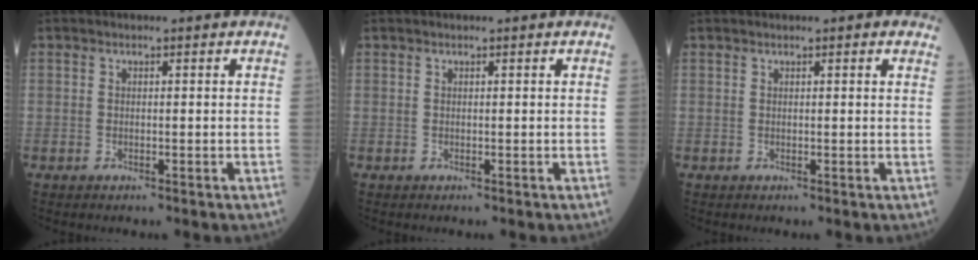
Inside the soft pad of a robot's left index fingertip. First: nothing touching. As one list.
[{"total": 0.0}, {"total": 1.6, "force": [1.1, 0.3, 1.2], "torque": [-0.010, 0.011, 0.007]}]